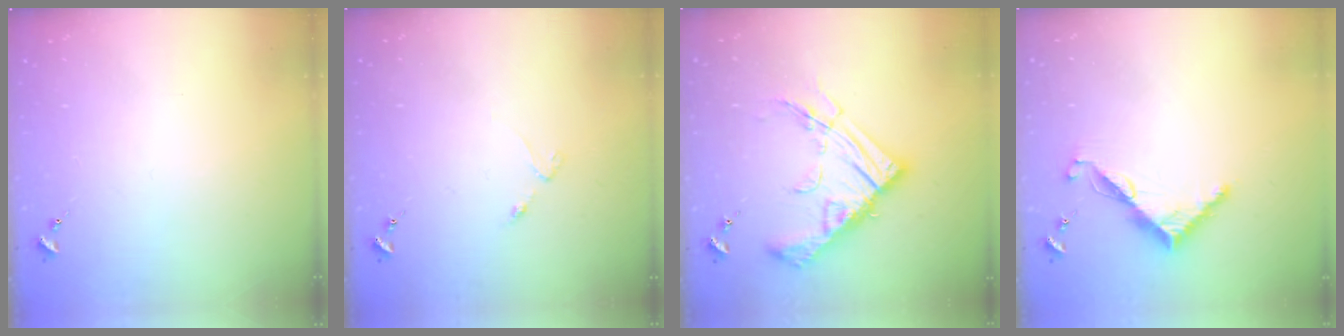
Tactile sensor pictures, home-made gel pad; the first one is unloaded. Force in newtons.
{"total": 2.5, "press": 2.4, "slide": 0.4}
{"total": 18.4, "press": 18.3, "slide": 2.0}
{"total": 7.5, "press": 7.4, "slide": 0.6}